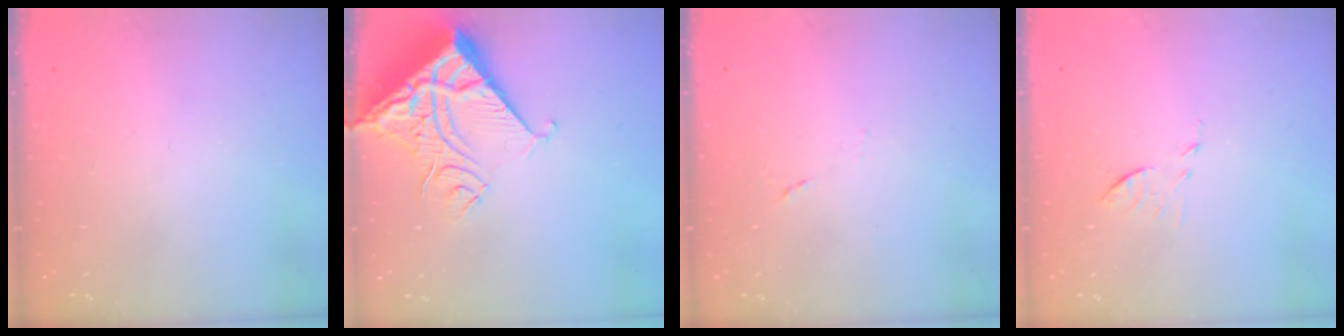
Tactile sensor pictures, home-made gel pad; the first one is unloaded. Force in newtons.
{"total": 11.2, "press": 11.1, "slide": 1.5}
{"total": 4.9, "press": 4.7, "slide": 1.1}
{"total": 6.2, "press": 6.2, "slide": 0.2}